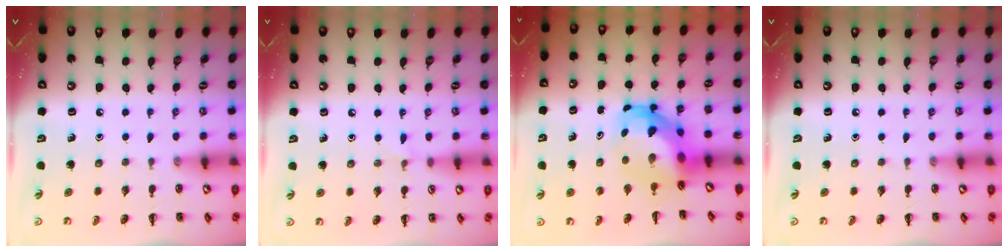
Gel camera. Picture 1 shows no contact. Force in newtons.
{"total": 3.9, "press": 3.6, "slide": 1.4}
{"total": 6.2, "press": 5.9, "slide": 1.6}
{"total": 0.0}